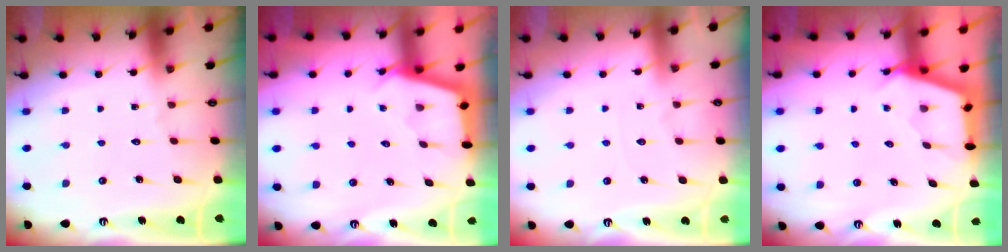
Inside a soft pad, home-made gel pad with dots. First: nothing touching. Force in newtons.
{"total": 2.8, "press": 2.7, "slide": 0.3}
{"total": 1.6, "press": 1.5, "slide": 0.3}
{"total": 2.8, "press": 2.8, "slide": 0.4}